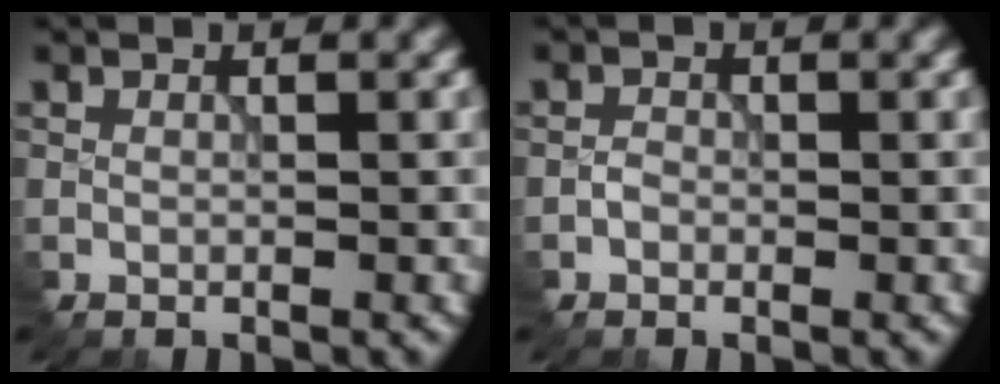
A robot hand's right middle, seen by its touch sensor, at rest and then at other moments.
{"total": 0.7, "force": [-0.5, 0.5, 0.0], "torque": [-0.007, 0.005, -0.014]}